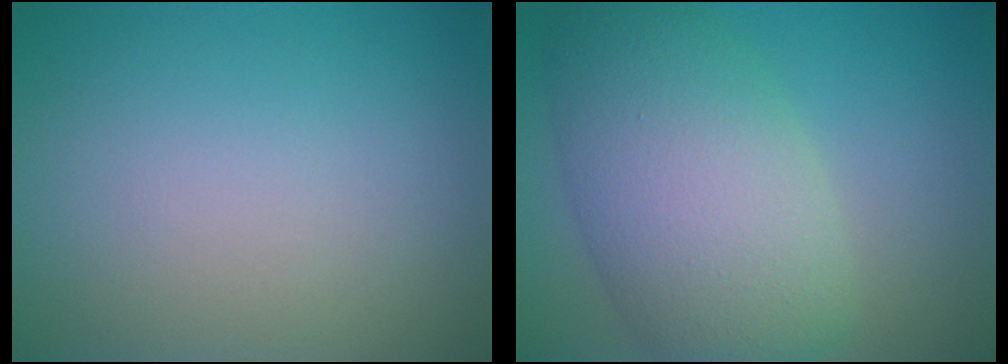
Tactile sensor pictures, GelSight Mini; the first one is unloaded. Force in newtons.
{"total": 8.9, "press": 8.9, "slide": 0.5}